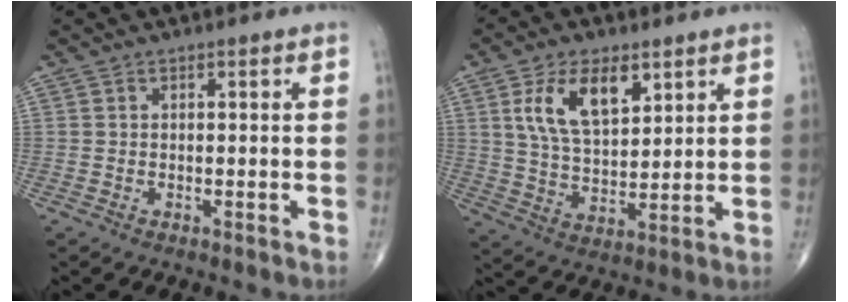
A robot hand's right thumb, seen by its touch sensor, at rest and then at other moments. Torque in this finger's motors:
{"motor_torque": [0.07, 0.25, 0.91, 0.42, 0.24]}